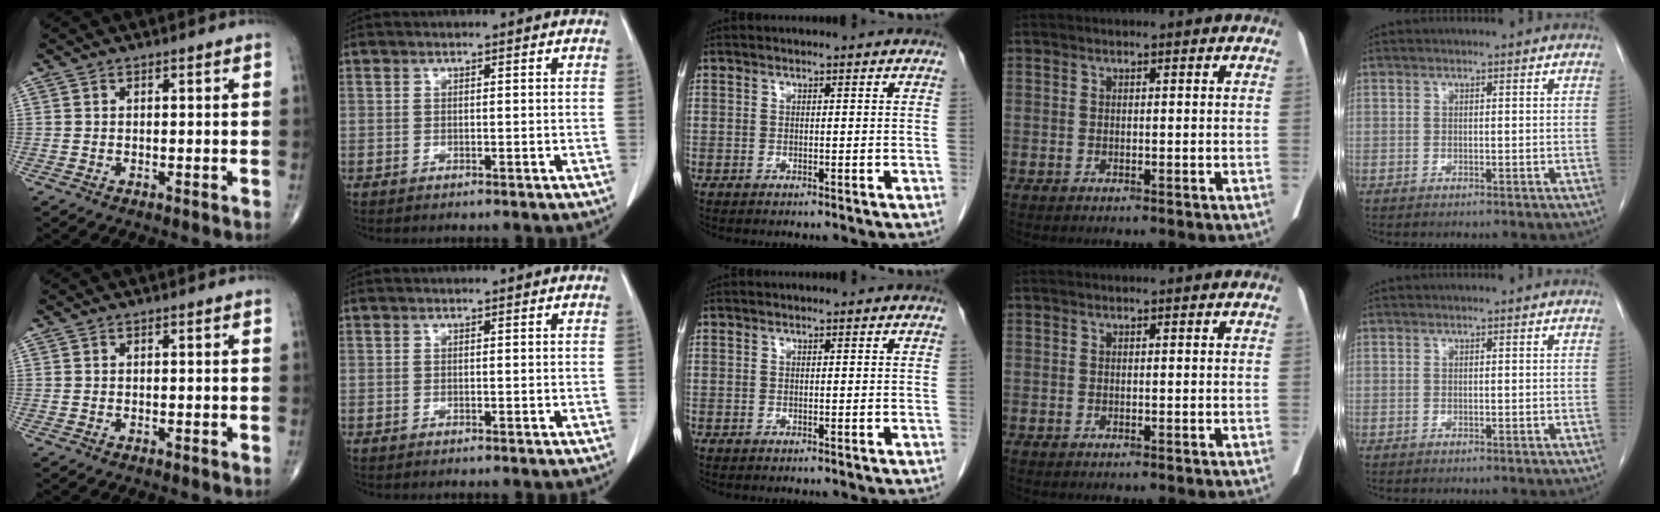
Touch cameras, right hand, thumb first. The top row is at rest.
{}